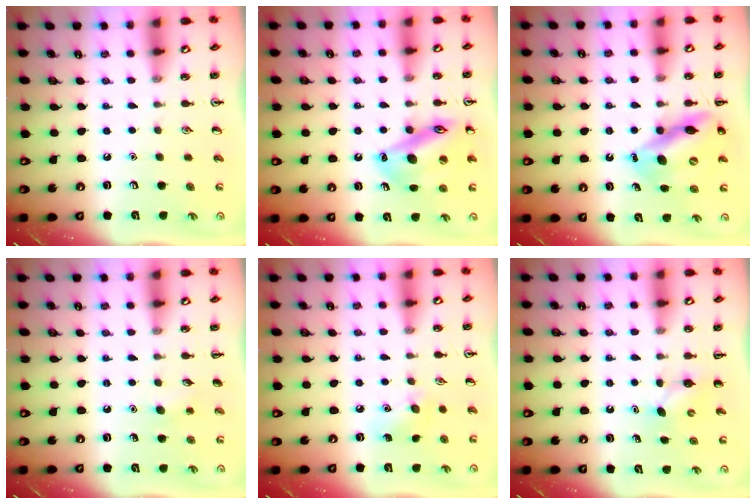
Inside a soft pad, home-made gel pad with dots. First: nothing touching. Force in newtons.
{"total": 16.2, "press": 16.1, "slide": 2.3}
{"total": 12.7, "press": 12.2, "slide": 3.4}
{"total": 5.5, "press": 5.3, "slide": 1.4}
{"total": 8.3, "press": 8.2, "slide": 1.7}
{"total": 3.8, "press": 3.7, "slide": 0.8}